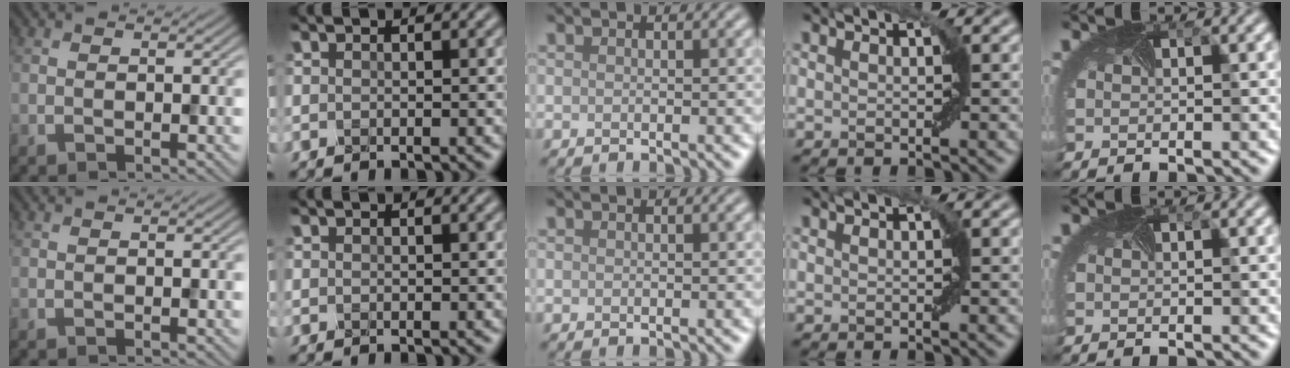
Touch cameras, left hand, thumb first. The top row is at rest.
{}